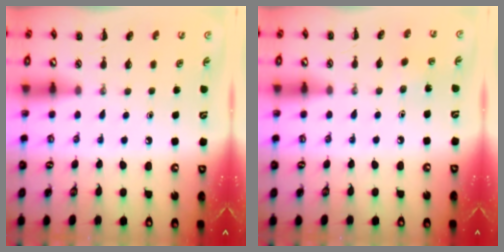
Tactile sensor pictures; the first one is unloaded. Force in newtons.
{"total": 4.4, "press": 4.2, "slide": 1.5}